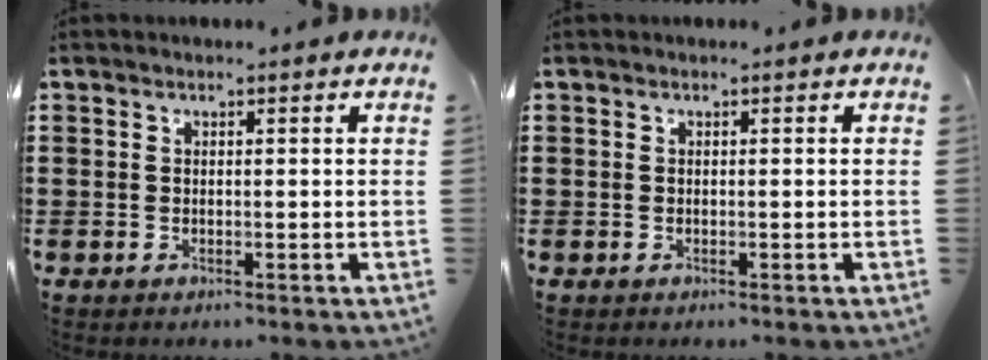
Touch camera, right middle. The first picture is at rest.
{"total": 0.0}